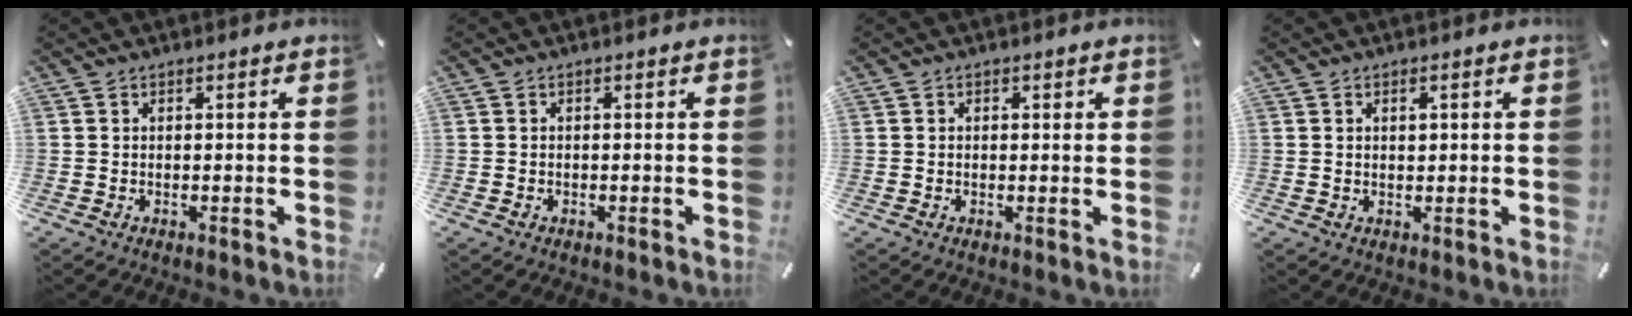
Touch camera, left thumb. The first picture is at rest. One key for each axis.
{"total": 0.5, "fx": -0.3, "fy": 0.4, "fz": 0.3, "tx": -0.004, "ty": 0.002, "tz": -0.007}
{"total": 1.0, "fx": 0.1, "fy": 0.7, "fz": 0.7, "tx": -0.014, "ty": 0.005, "tz": 0.000}
{"total": 1.2, "fx": 0.3, "fy": 0.8, "fz": 0.9, "tx": -0.011, "ty": -0.001, "tz": 0.003}